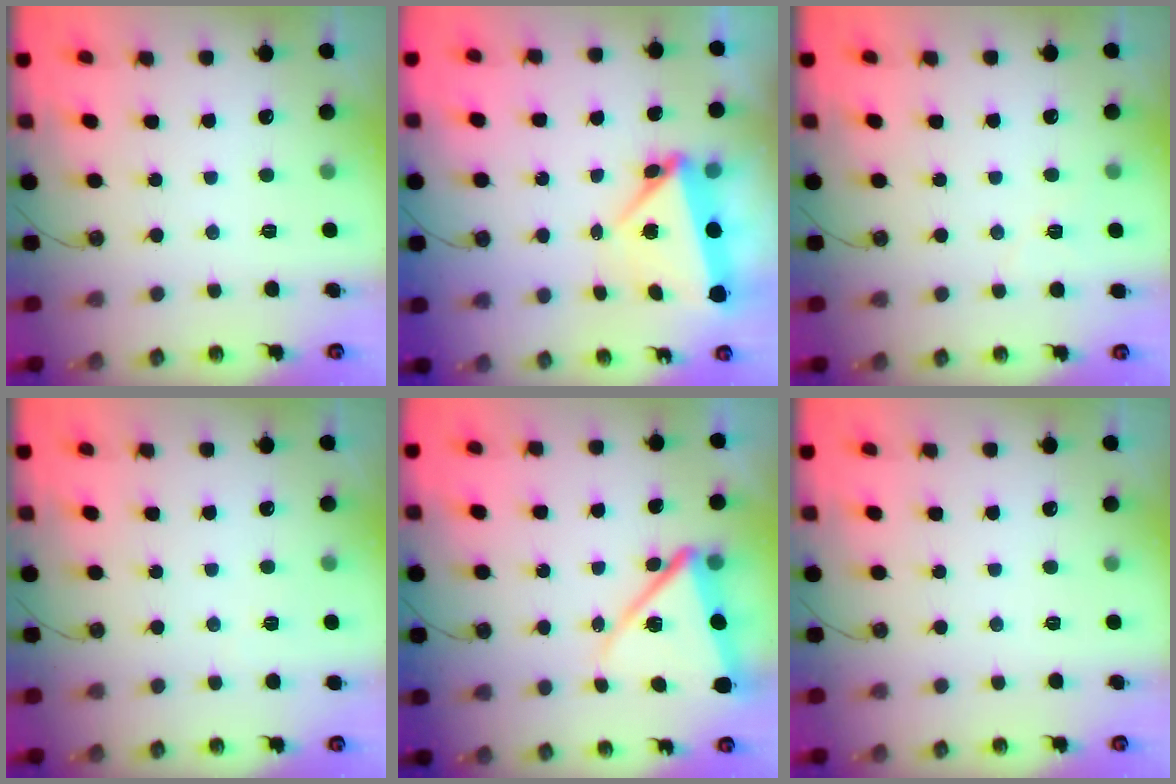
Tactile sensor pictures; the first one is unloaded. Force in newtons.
{"total": 10.8, "press": 4.7, "slide": 9.7}
{"total": 5.0, "press": 4.3, "slide": 2.6}
{"total": 1.4, "press": 1.4, "slide": 0.5}
{"total": 12.5, "press": 12.4, "slide": 1.4}
{"total": 0.0}